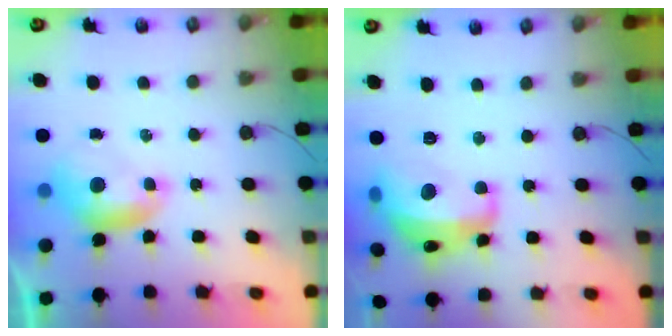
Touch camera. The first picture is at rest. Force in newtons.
{"total": 12.7, "press": 12.7, "slide": 1.0}